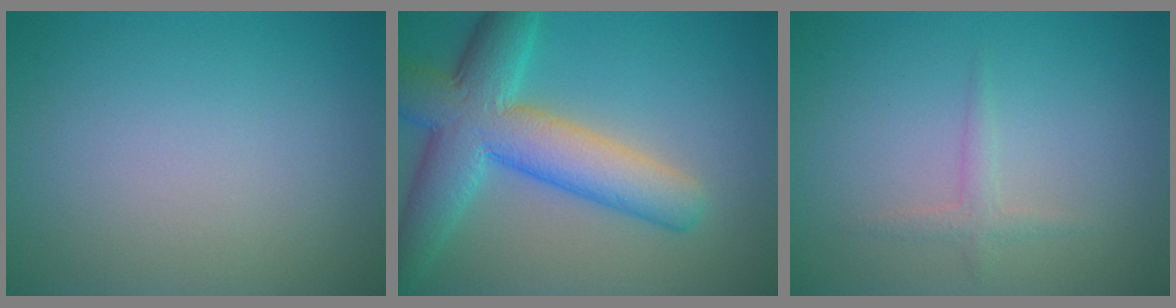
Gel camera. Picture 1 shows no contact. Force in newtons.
{"total": 8.9, "press": 8.9, "slide": 0.0}
{"total": 1.3, "press": 1.3, "slide": 0.0}